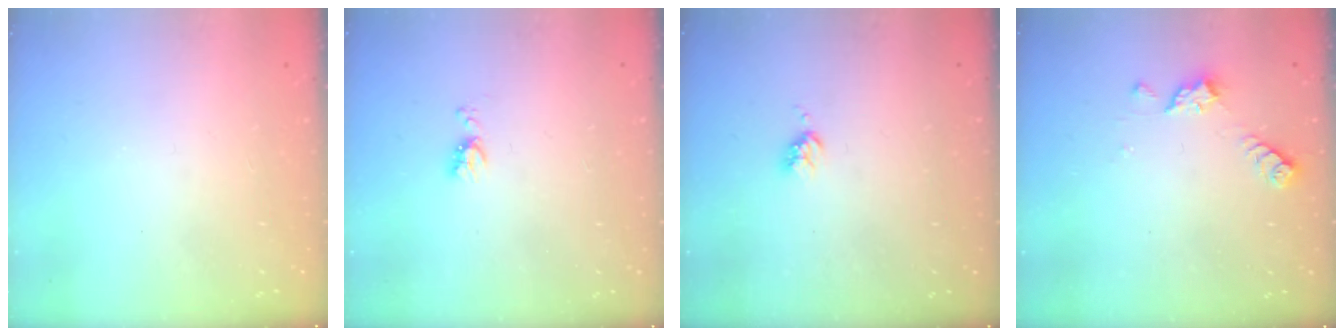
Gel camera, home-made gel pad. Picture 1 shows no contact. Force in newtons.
{"total": 5.1, "press": 5.1, "slide": 0.5}
{"total": 3.6, "press": 3.6, "slide": 0.5}
{"total": 4.6, "press": 4.6, "slide": 0.5}